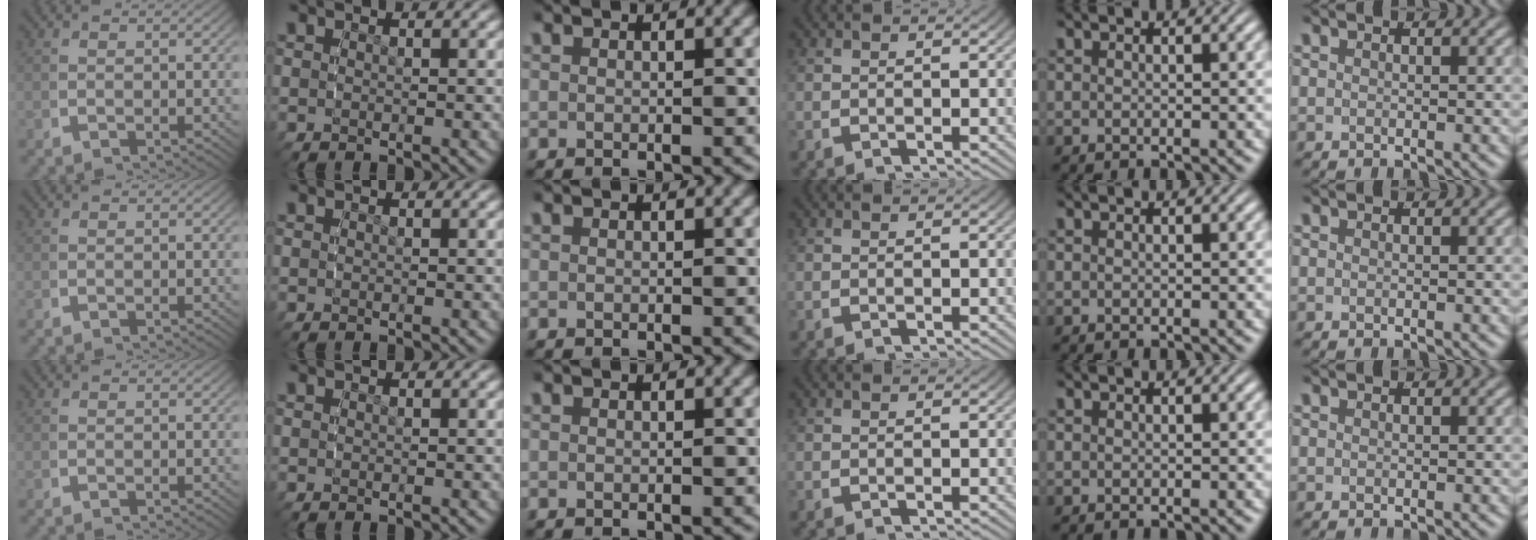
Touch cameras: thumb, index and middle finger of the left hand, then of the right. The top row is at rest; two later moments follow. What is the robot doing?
{"motion": "reach", "object": "pencil case"}